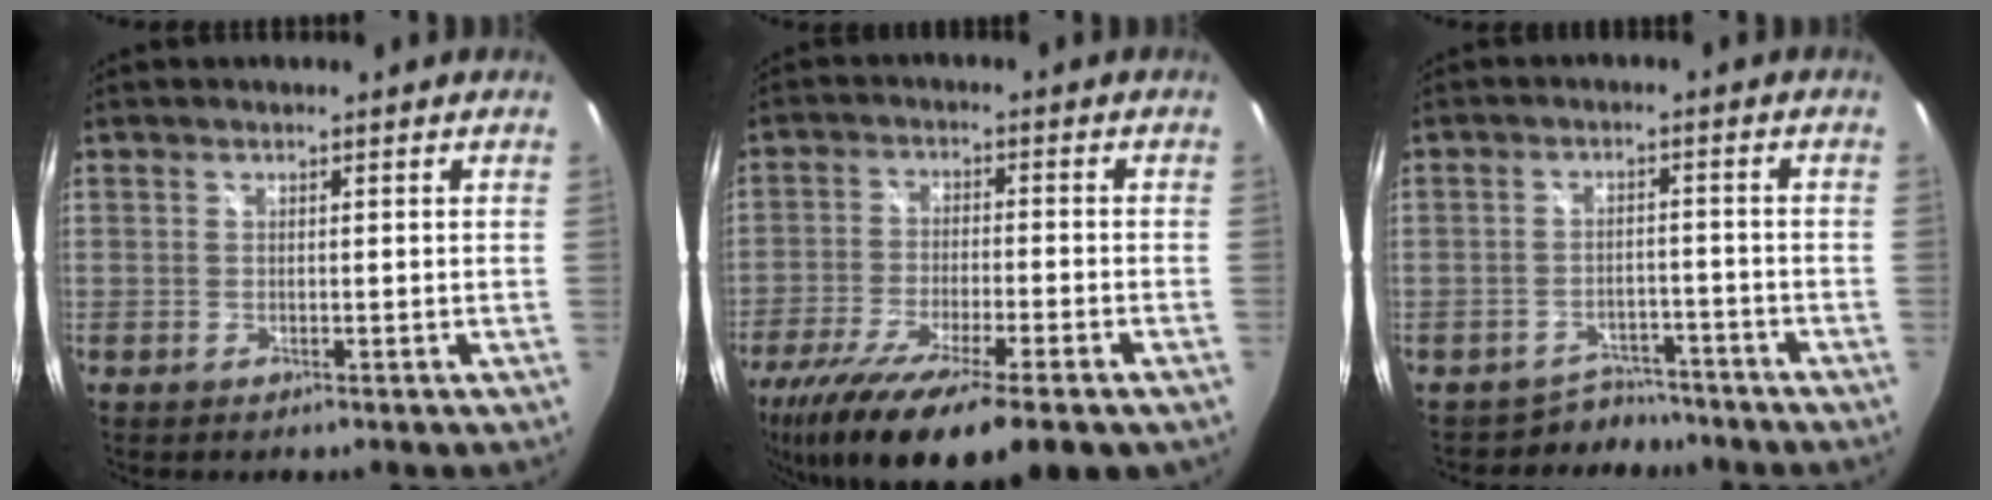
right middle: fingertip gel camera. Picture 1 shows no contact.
{"total": 18.9, "force": [-13.1, 3.7, 13.1], "torque": [-0.253, -0.067, -0.217]}
{"total": 5.5, "force": [-4.8, 2.5, -0.7], "torque": [0.009, 0.014, -0.071]}